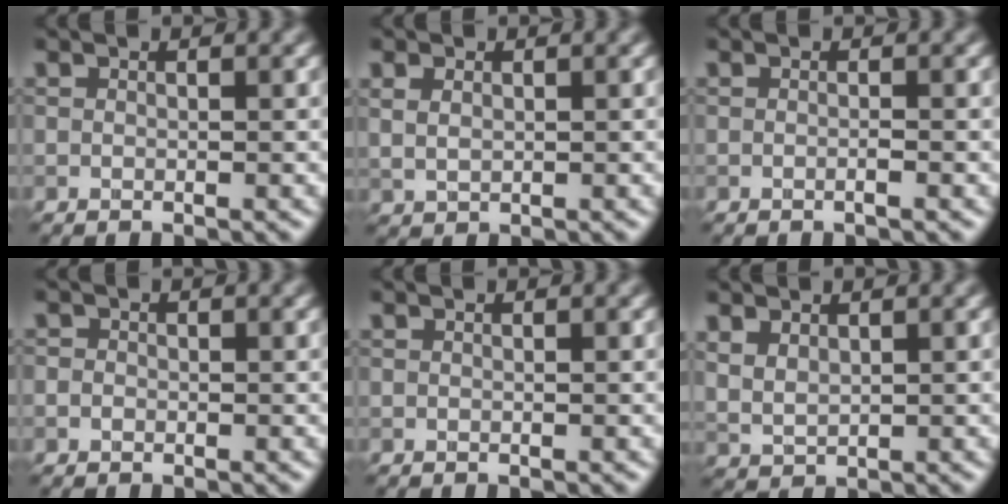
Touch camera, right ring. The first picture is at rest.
{"total": 1.6, "force": [0.5, 1.1, 1.1], "torque": [-0.025, -0.001, 0.015]}
{"total": 0.6, "force": [-0.3, 0.0, 0.6], "torque": [-0.009, -0.001, -0.007]}
{"total": 0.8, "force": [-0.2, 0.7, 0.2], "torque": [-0.001, -0.004, -0.007]}
{"total": 0.0}
{"total": 2.0, "force": [1.1, 1.1, 1.1], "torque": [-0.030, -0.002, 0.028]}